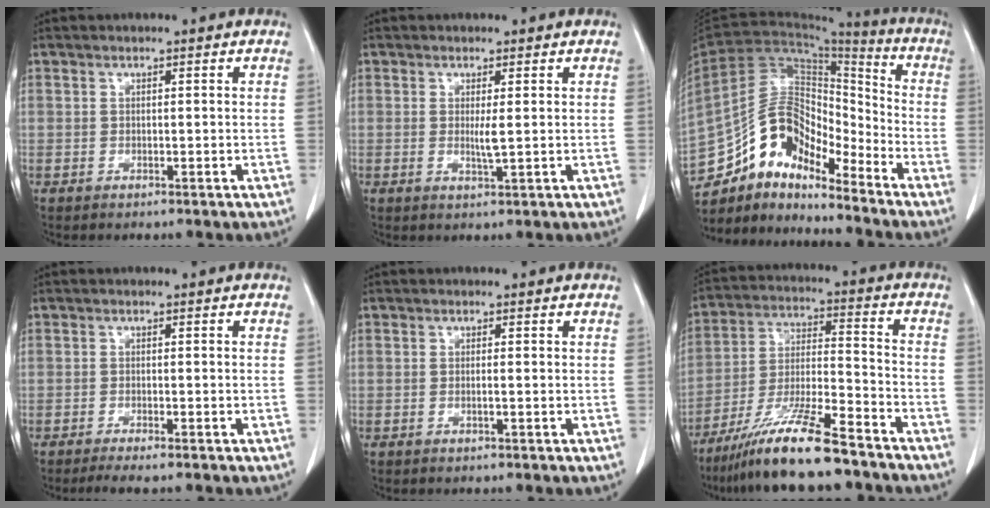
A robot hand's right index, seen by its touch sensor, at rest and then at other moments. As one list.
[{"total": 2.0, "force": [0.2, 0.1, 2.0], "torque": [-0.041, -0.004, 0.006]}, {"total": 14.1, "force": [-11.3, 5.6, 6.3], "torque": [-0.115, 0.053, -0.208]}, {"total": 4.0, "force": [-3.3, 0.0, 2.2], "torque": [-0.028, -0.007, -0.048]}, {"total": 0.7, "force": [-0.2, 0.0, 0.7], "torque": [-0.014, 0.001, -0.001]}, {"total": 14.7, "force": [-11.3, 0.7, 9.3], "torque": [-0.178, -0.020, -0.203]}]